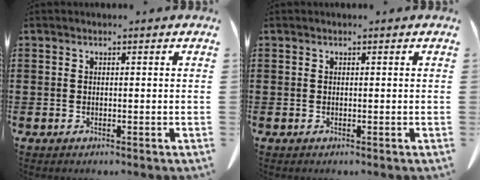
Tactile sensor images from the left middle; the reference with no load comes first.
{"total": 0.0}